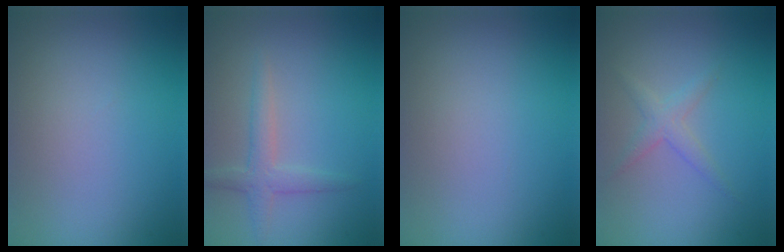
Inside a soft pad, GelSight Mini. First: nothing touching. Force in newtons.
{"total": 2.2, "press": 2.2, "slide": 0.1}
{"total": 0.0}
{"total": 1.6, "press": 1.6, "slide": 0.1}